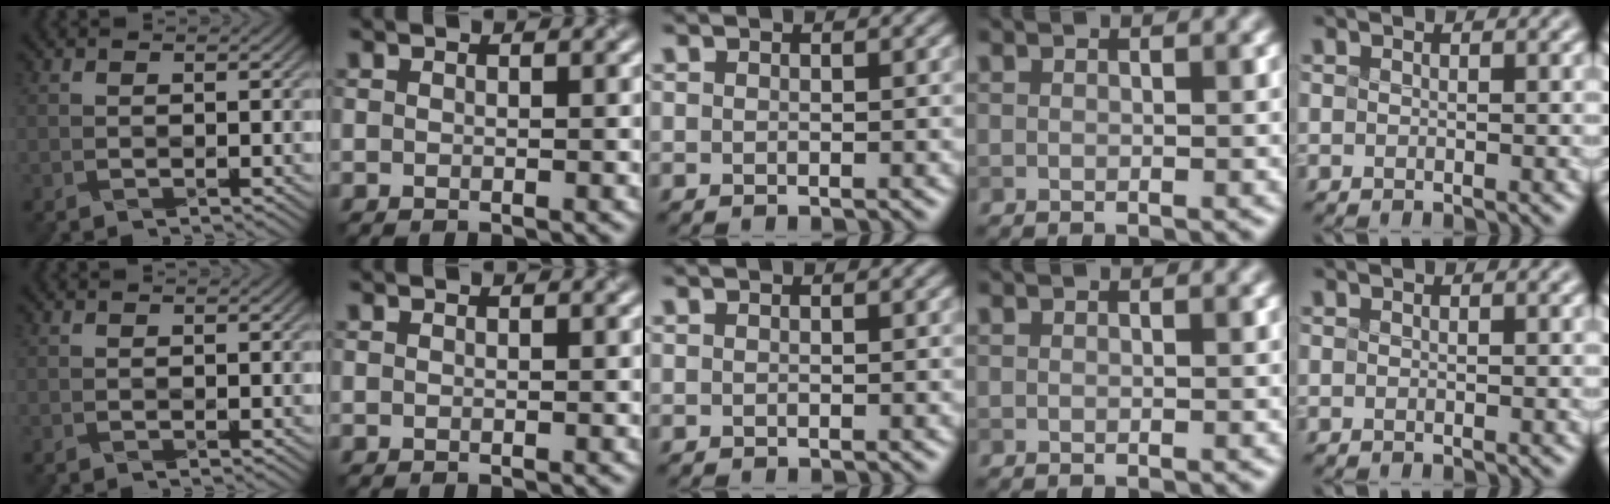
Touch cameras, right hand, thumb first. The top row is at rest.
{}